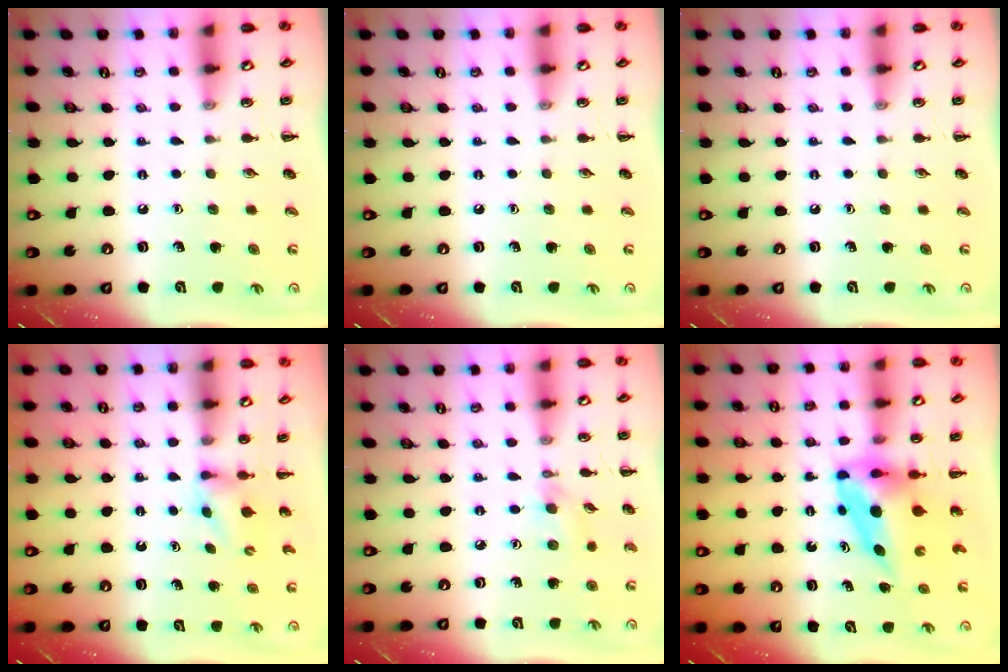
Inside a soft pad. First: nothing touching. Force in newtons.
{"total": 0.0}
{"total": 0.0}
{"total": 3.6, "press": 3.3, "slide": 1.3}
{"total": 3.2, "press": 2.9, "slide": 1.3}
{"total": 6.1, "press": 5.9, "slide": 1.3}